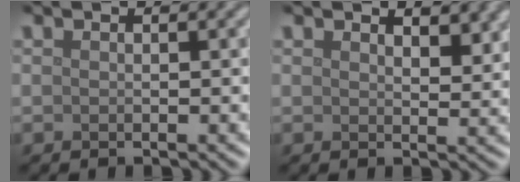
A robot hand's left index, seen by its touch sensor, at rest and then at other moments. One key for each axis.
{"total": 2.8, "fx": 2.2, "fy": 1.0, "fz": 1.4, "tx": -0.024, "ty": 0.000, "tz": 0.036}